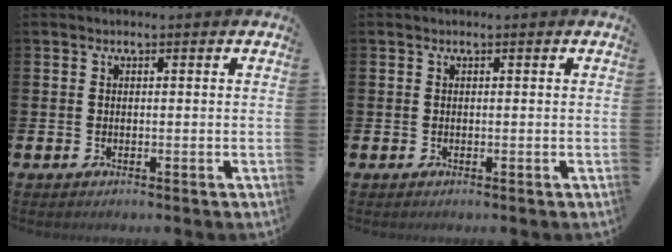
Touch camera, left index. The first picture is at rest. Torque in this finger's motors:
{"motor_torque": [0.22, 0.02, 0.06, 0.01]}